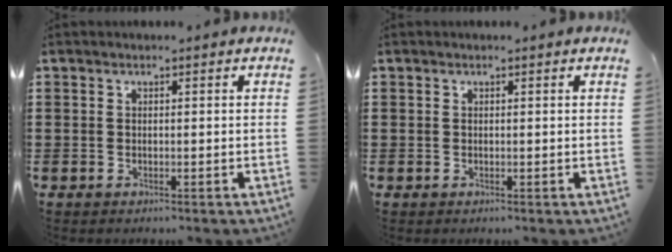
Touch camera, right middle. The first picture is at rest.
{"total": 0.0}